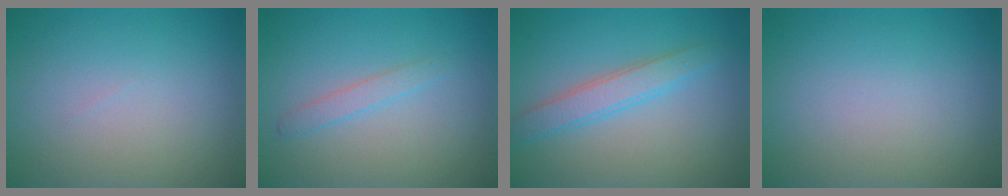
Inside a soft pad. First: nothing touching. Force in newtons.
{"total": 1.3, "press": 1.3, "slide": 0.0}
{"total": 2.9, "press": 2.9, "slide": 0.1}
{"total": 0.0}